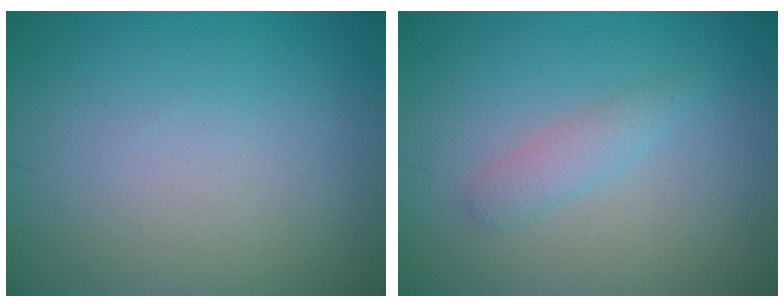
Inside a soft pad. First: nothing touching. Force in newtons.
{"total": 1.7, "press": 1.7, "slide": 0.0}